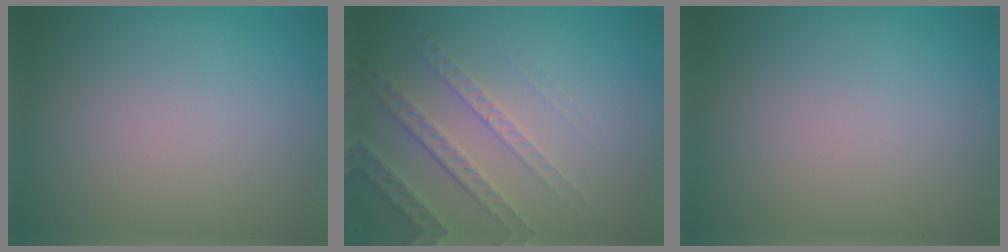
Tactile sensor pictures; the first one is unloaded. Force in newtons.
{"total": 3.3, "press": 2.8, "slide": 1.7}
{"total": 0.0}